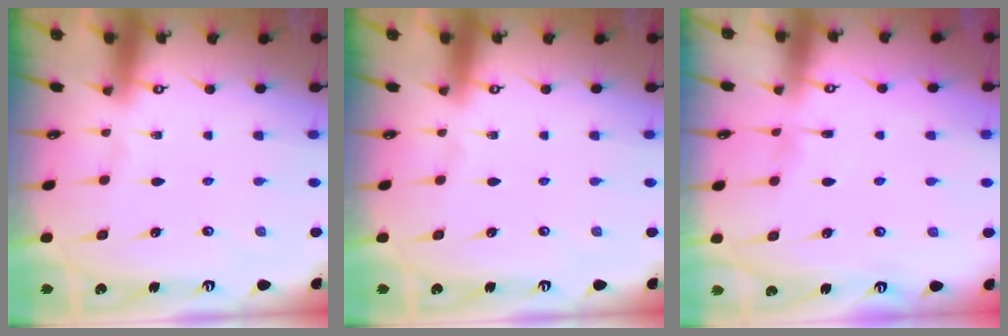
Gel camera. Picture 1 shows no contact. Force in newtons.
{"total": 0.0}
{"total": 3.6, "press": 3.6, "slide": 0.3}